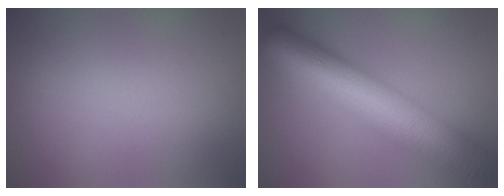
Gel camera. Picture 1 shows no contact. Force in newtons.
{"total": 13.1, "press": 13.1, "slide": 0.4}